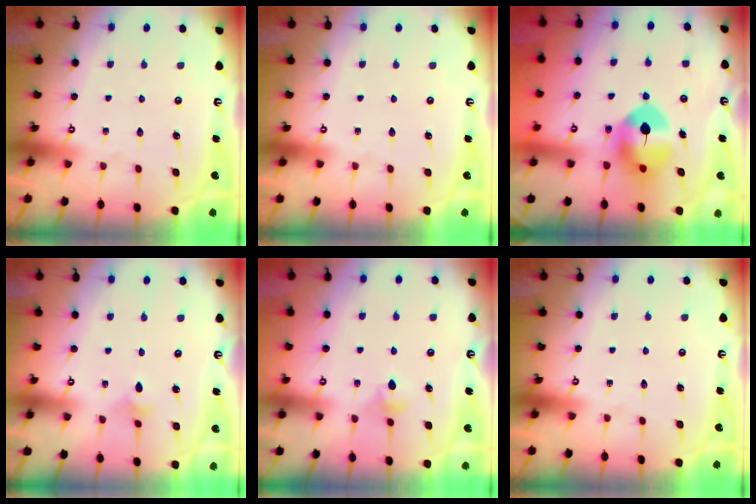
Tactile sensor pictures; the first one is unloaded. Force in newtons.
{"total": 0.0}
{"total": 9.4, "press": 9.3, "slide": 1.8}
{"total": 2.6, "press": 2.6, "slide": 0.5}
{"total": 4.7, "press": 4.7, "slide": 0.6}
{"total": 0.0}